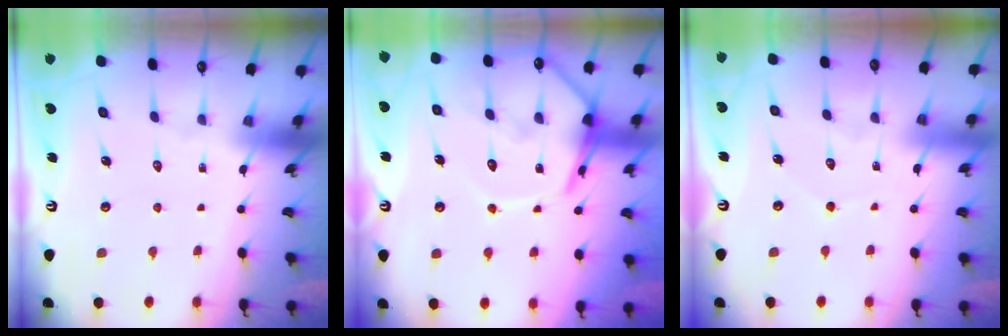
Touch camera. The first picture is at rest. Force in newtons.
{"total": 13.8, "press": 13.7, "slide": 1.3}
{"total": 2.7, "press": 2.6, "slide": 0.3}